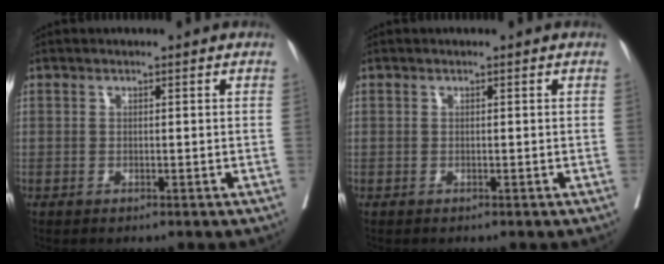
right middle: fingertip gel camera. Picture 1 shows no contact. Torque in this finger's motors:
{"motor_torque": [-0.76, 0.20, -0.08, -0.05]}